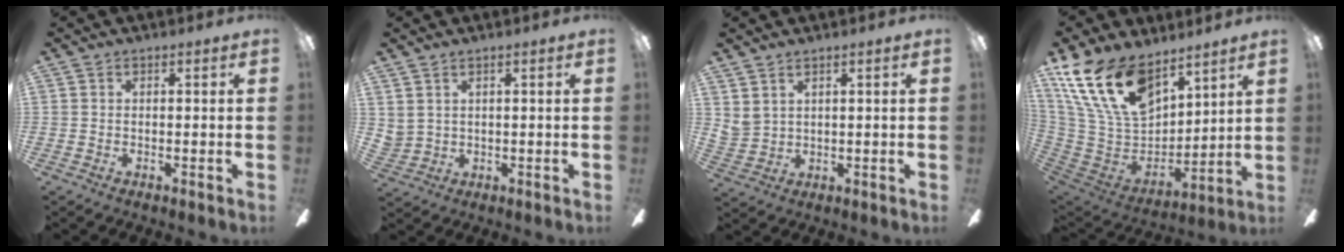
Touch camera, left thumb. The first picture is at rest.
{"total": 2.5, "force": [1.8, 1.7, 0.6], "torque": [-0.018, -0.003, 0.034]}
{"total": 3.5, "force": [2.7, 1.9, 1.0], "torque": [-0.027, -0.007, 0.052]}
{"total": 21.2, "force": [12.8, 11.6, 12.2], "torque": [-0.270, -0.058, 0.239]}